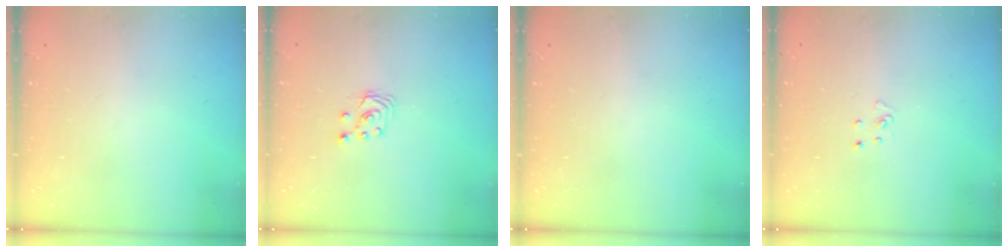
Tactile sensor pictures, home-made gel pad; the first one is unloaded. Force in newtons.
{"total": 2.6, "press": 2.6, "slide": 0.3}
{"total": 0.0}
{"total": 3.1, "press": 3.1, "slide": 0.2}